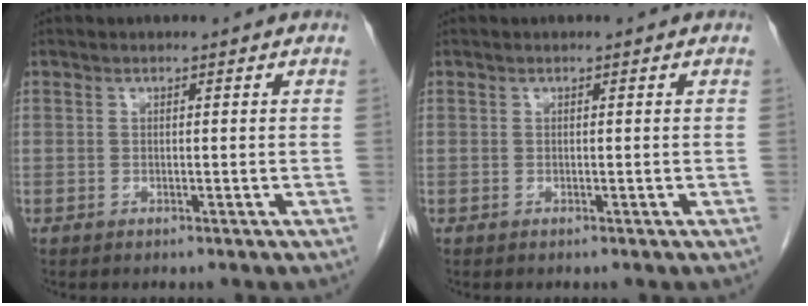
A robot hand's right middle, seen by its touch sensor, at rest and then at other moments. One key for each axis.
{"total": 0.0}